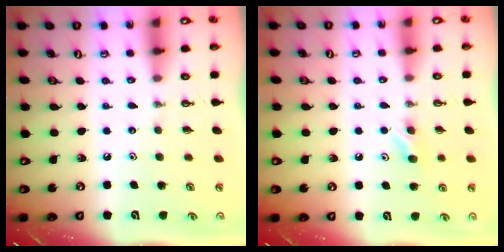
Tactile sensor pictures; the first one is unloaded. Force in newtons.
{"total": 3.8, "press": 3.8, "slide": 0.5}